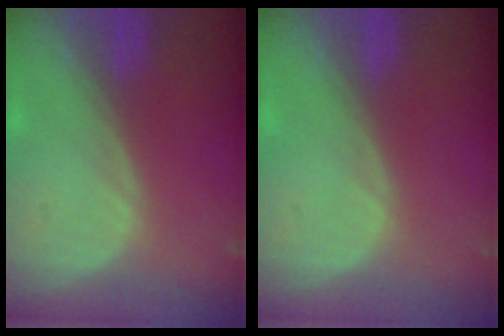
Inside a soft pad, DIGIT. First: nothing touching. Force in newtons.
{"total": 0.0}